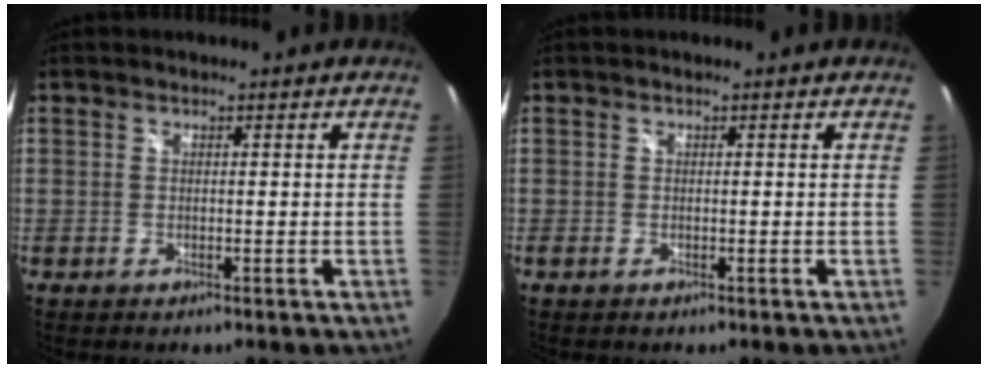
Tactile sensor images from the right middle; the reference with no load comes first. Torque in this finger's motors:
{"motor_torque": [0.24, -0.30, -0.03, 0.00]}